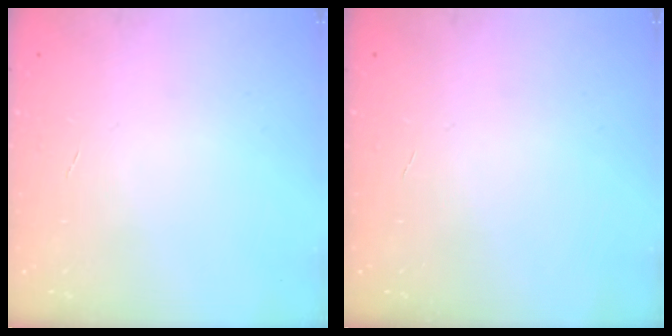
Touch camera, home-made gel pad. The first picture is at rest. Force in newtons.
{"total": 0.0}